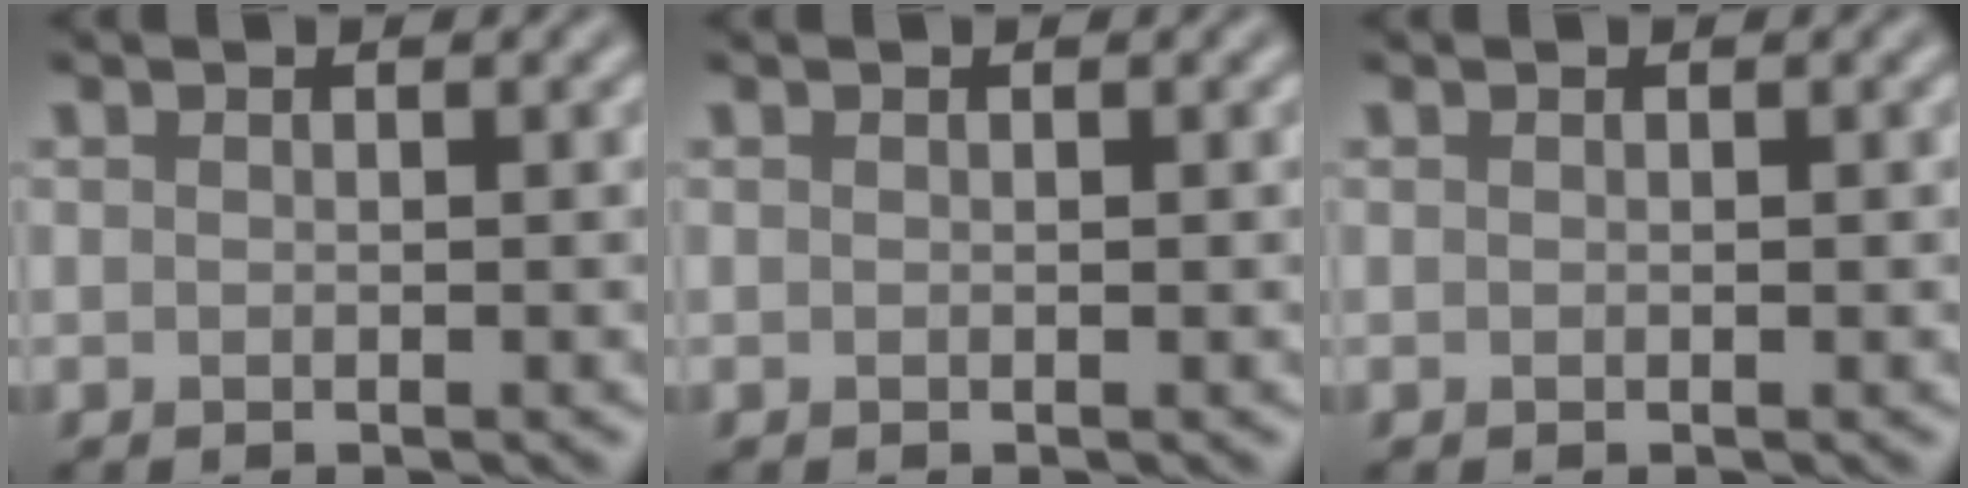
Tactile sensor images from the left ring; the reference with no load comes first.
{"total": 0.0}
{"total": 0.0}